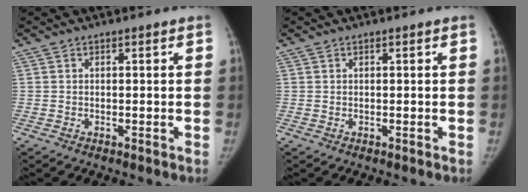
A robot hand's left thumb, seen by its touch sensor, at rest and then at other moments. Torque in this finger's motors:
{"motor_torque": [0.00, 0.03, 0.20, -0.22, 0.02]}